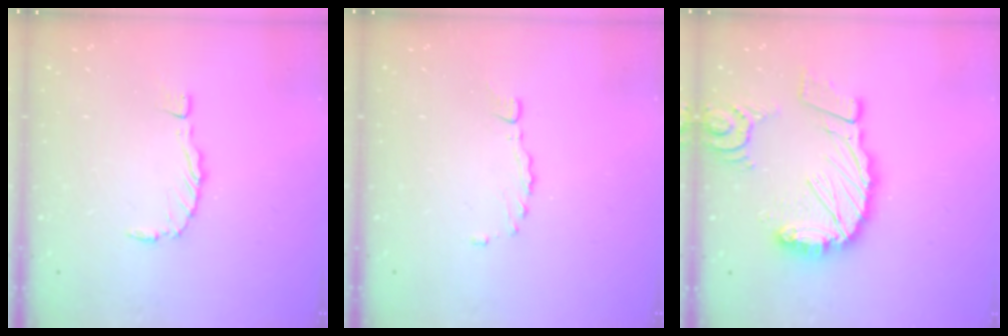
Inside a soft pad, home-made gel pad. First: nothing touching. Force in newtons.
{"total": 1.3, "press": 1.3, "slide": 0.3}
{"total": 19.2, "press": 19.0, "slide": 2.2}